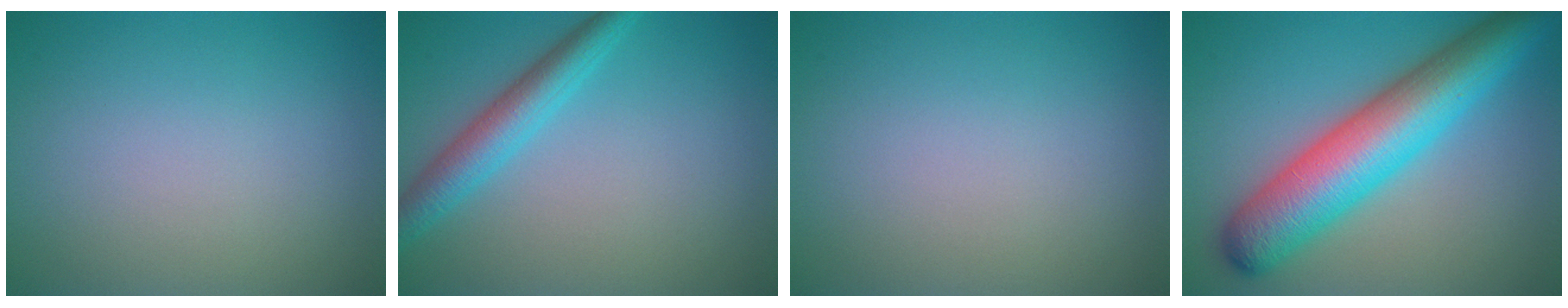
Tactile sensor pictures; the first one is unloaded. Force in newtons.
{"total": 3.8, "press": 3.8, "slide": 0.1}
{"total": 0.0}
{"total": 10.1, "press": 10.1, "slide": 0.2}